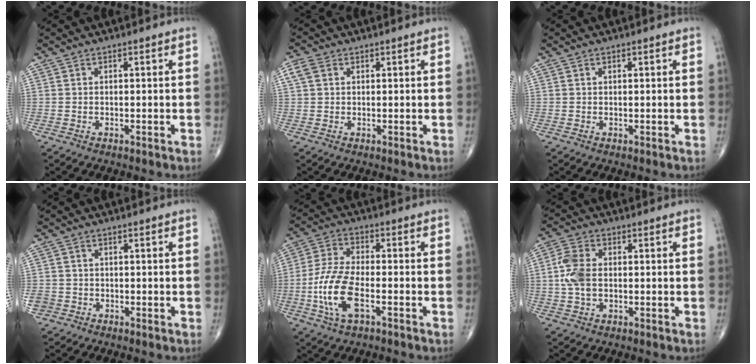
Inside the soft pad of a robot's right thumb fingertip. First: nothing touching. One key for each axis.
{"total": 2.9, "fx": 1.0, "fy": 2.1, "fz": 1.6, "tx": -0.038, "ty": 0.012, "tz": 0.022}
{"total": 0.0}
{"total": 3.1, "fx": -1.3, "fy": 2.7, "fz": 0.7, "tx": -0.010, "ty": 0.010, "tz": -0.024}
{"total": 11.1, "fx": -3.4, "fy": 4.9, "fz": 9.4, "tx": -0.207, "ty": 0.015, "tz": -0.068}
{"total": 6.5, "fx": 0.0, "fy": 4.1, "fz": 5.1, "tx": -0.116, "ty": 0.012, "tz": -0.002}